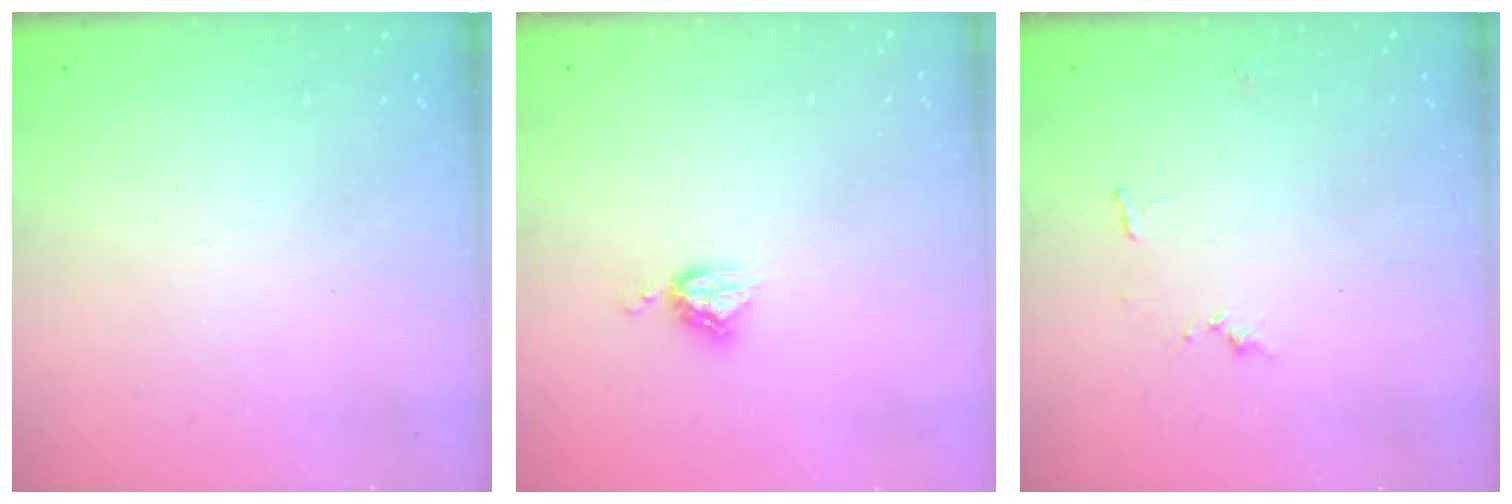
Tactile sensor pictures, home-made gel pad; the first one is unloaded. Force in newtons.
{"total": 5.4, "press": 5.4, "slide": 0.1}
{"total": 5.9, "press": 5.9, "slide": 0.4}